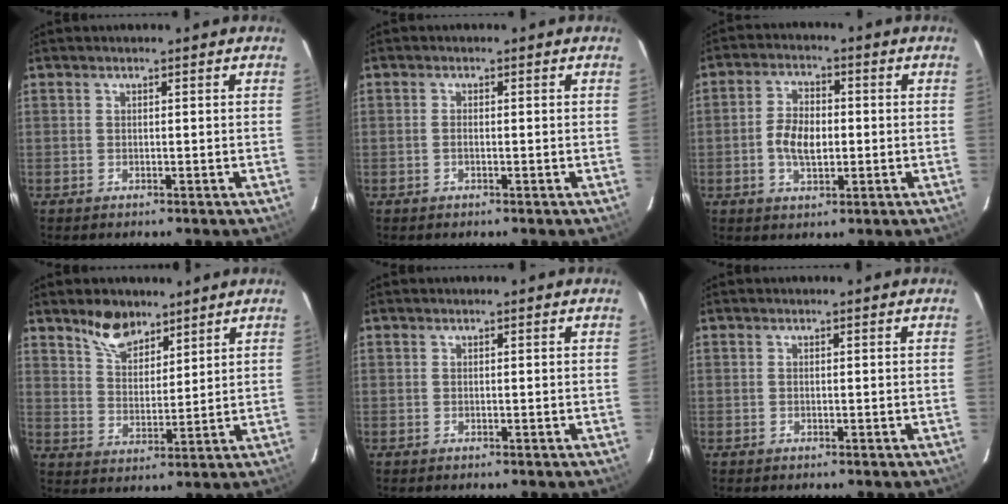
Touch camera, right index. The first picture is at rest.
{"total": 0.8, "force": [-0.2, 0.4, 0.7], "torque": [-0.017, 0.001, -0.006]}
{"total": 6.0, "force": [-0.9, 3.3, 5.0], "torque": [-0.100, 0.006, -0.015]}
{"total": 7.3, "force": [6.0, 3.1, 2.8], "torque": [-0.043, 0.005, 0.113]}
{"total": 0.0}
{"total": 0.0}